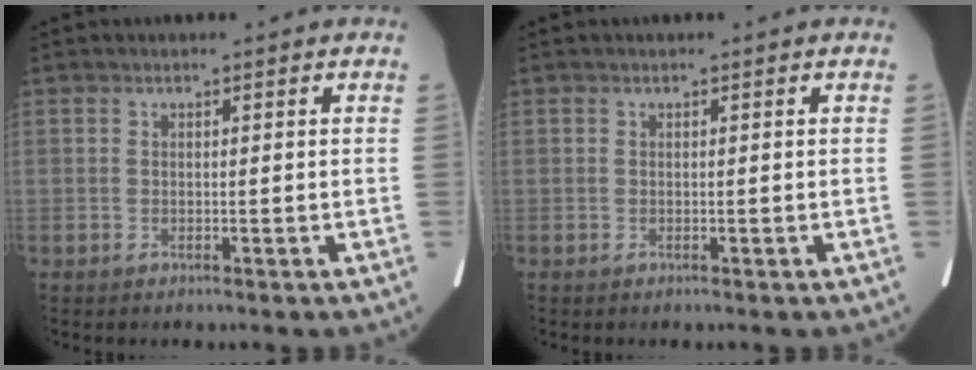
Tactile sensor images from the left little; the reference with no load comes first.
{"total": 0.0}